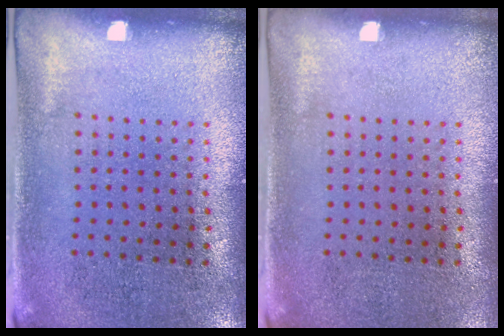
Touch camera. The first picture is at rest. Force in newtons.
{"total": 0.0}